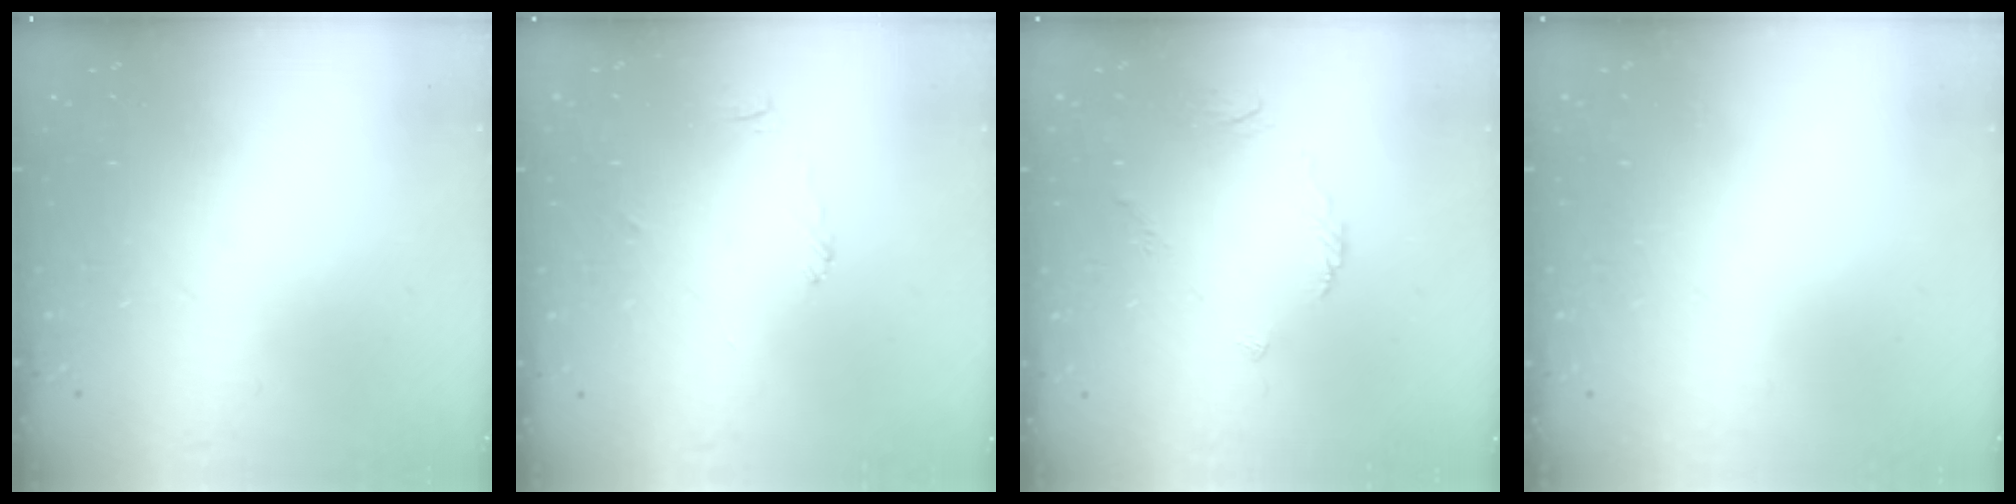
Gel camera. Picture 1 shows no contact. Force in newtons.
{"total": 4.1, "press": 4.1, "slide": 0.1}
{"total": 2.7, "press": 2.6, "slide": 0.6}
{"total": 1.8, "press": 1.8, "slide": 0.1}